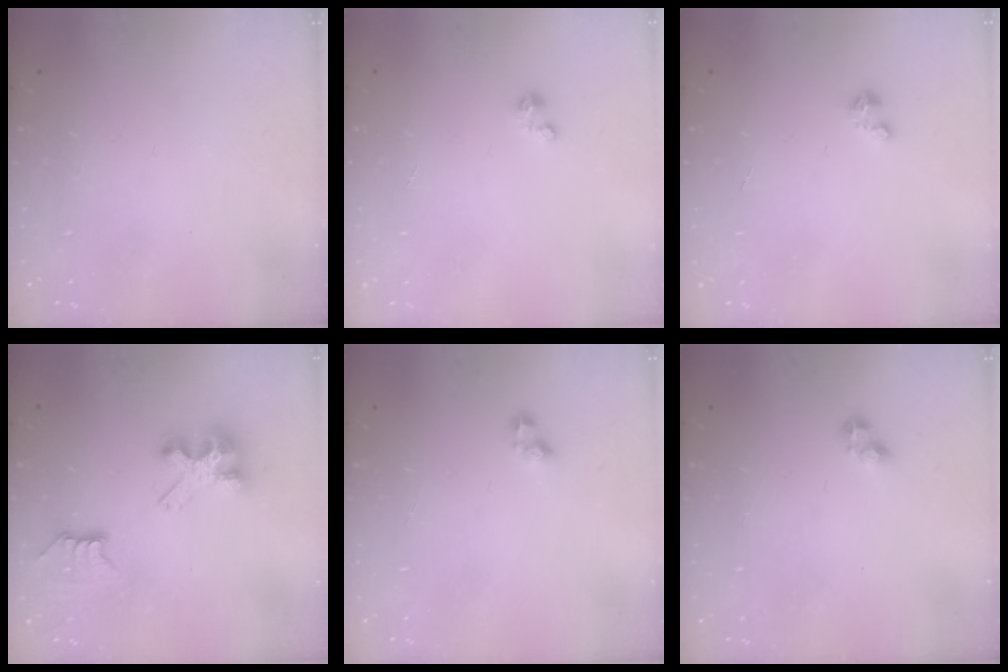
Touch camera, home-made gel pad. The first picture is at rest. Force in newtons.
{"total": 0.8, "press": 0.7, "slide": 0.3}
{"total": 1.6, "press": 1.6, "slide": 0.2}
{"total": 7.3, "press": 7.3, "slide": 0.2}
{"total": 3.7, "press": 3.6, "slide": 0.7}
{"total": 2.8, "press": 2.8, "slide": 0.3}